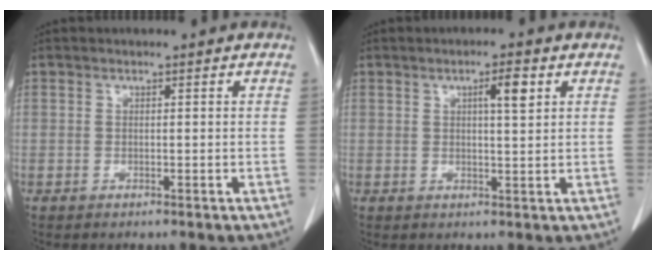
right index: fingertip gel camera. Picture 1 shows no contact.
{"total": 3.5, "force": [1.4, 0.4, 3.2], "torque": [-0.052, -0.001, 0.021]}